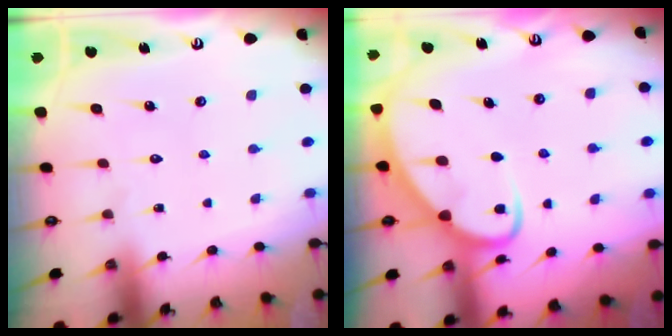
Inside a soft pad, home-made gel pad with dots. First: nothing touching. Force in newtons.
{"total": 5.5, "press": 5.5, "slide": 0.5}